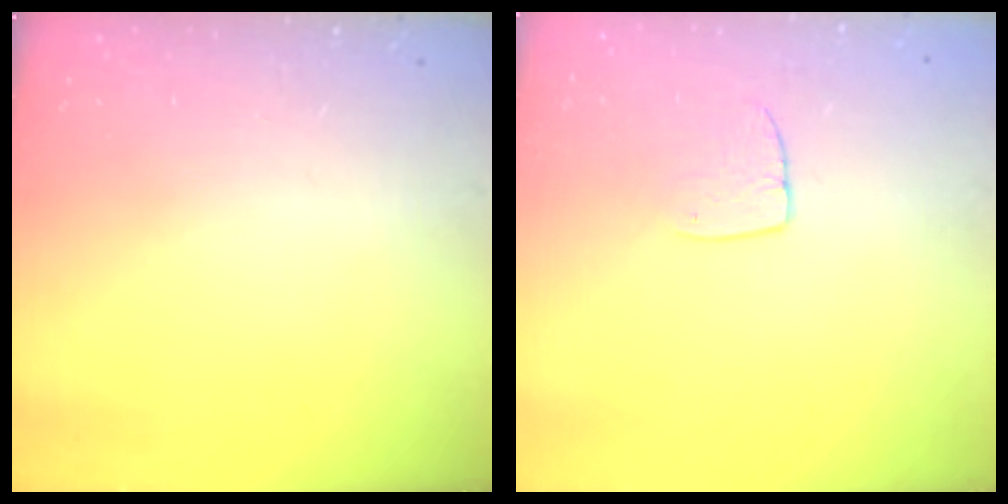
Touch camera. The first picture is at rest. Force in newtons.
{"total": 6.1, "press": 6.1, "slide": 0.4}